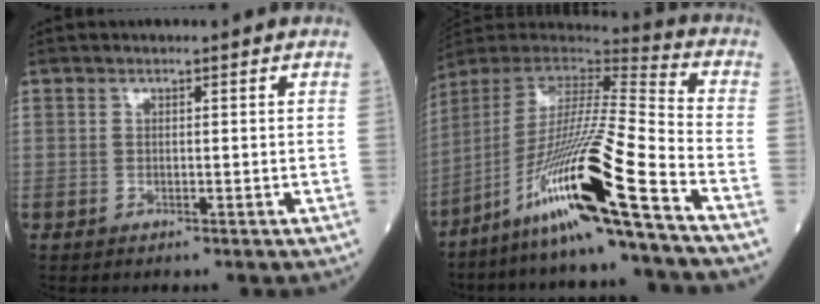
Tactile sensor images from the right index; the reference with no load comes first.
{"total": 20.8, "force": [-12.4, -1.4, 16.7], "torque": [-0.336, -0.033, -0.233]}